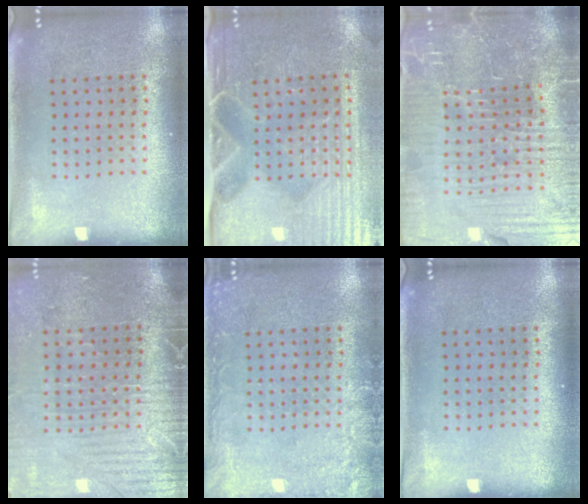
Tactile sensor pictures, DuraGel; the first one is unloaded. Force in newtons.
{"total": 4.6, "press": 4.1, "slide": 2.1}
{"total": 7.5, "press": 6.6, "slide": 3.5}
{"total": 3.6, "press": 3.3, "slide": 1.5}
{"total": 2.6, "press": 2.6, "slide": 0.3}
{"total": 0.0}